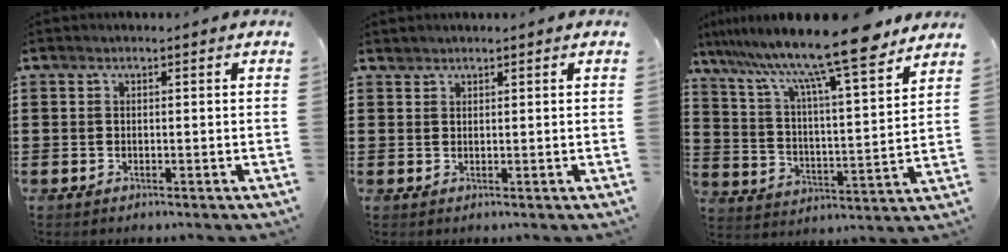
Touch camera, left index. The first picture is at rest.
{"total": 1.0, "force": [1.0, 0.2, 0.0], "torque": [-0.003, 0.000, 0.020]}
{"total": 13.6, "force": [11.2, 0.2, 7.7], "torque": [-0.169, -0.073, 0.184]}